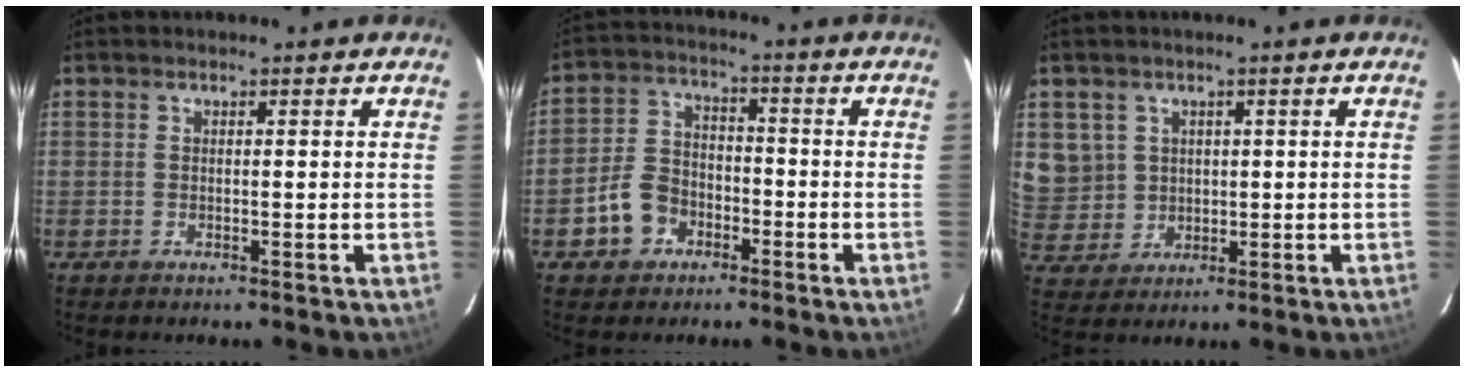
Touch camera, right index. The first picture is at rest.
{"total": 7.6, "force": [-3.7, 5.9, 3.0], "torque": [-0.076, 0.025, -0.060]}
{"total": 7.6, "force": [2.2, 7.1, 1.6], "torque": [-0.039, 0.006, 0.059]}